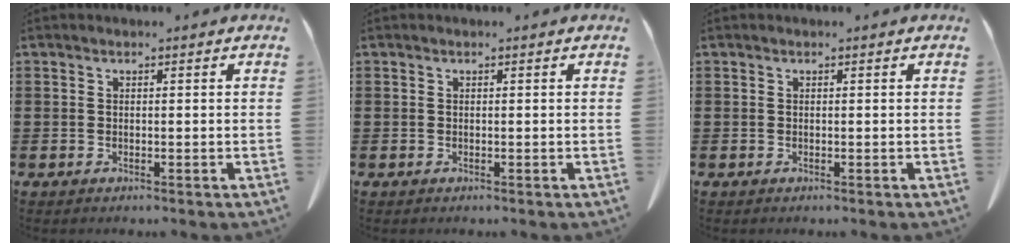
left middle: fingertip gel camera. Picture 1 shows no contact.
{"total": 0.0}
{"total": 0.0}